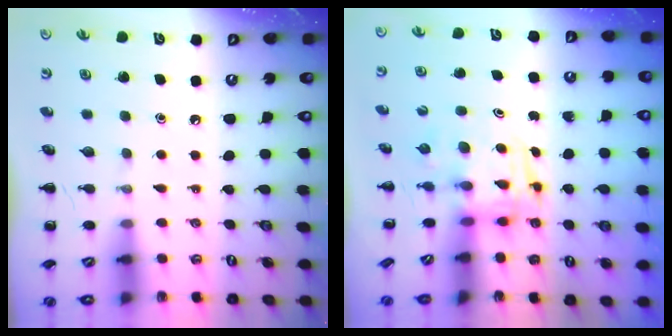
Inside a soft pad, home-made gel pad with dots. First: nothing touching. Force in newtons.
{"total": 3.0, "press": 3.0, "slide": 0.5}